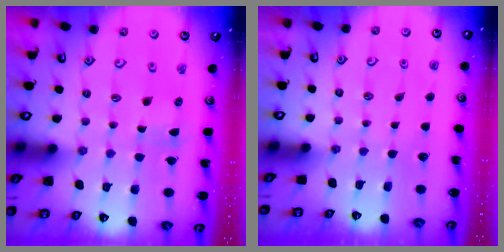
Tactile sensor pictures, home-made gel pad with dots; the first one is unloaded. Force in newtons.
{"total": 0.0}